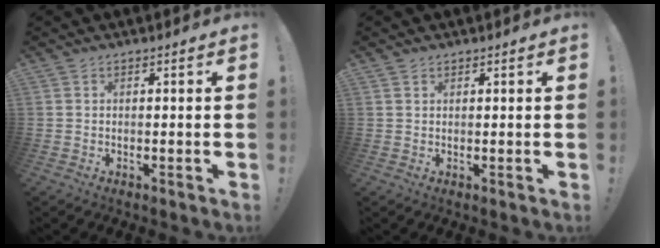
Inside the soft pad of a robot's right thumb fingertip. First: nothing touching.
{"total": 0.9, "force": [0.7, 0.5, 0.1], "torque": [0.000, -0.002, 0.014]}